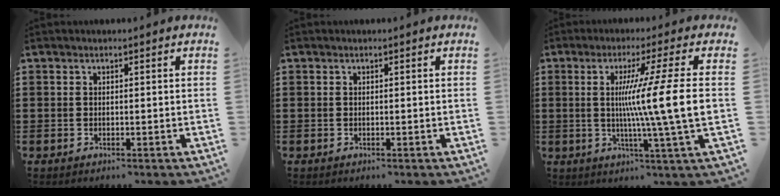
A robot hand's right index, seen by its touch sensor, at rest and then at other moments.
{"total": 0.0}
{"total": 12.1, "force": [0.2, -1.2, 12.0], "torque": [-0.216, -0.015, -0.010]}